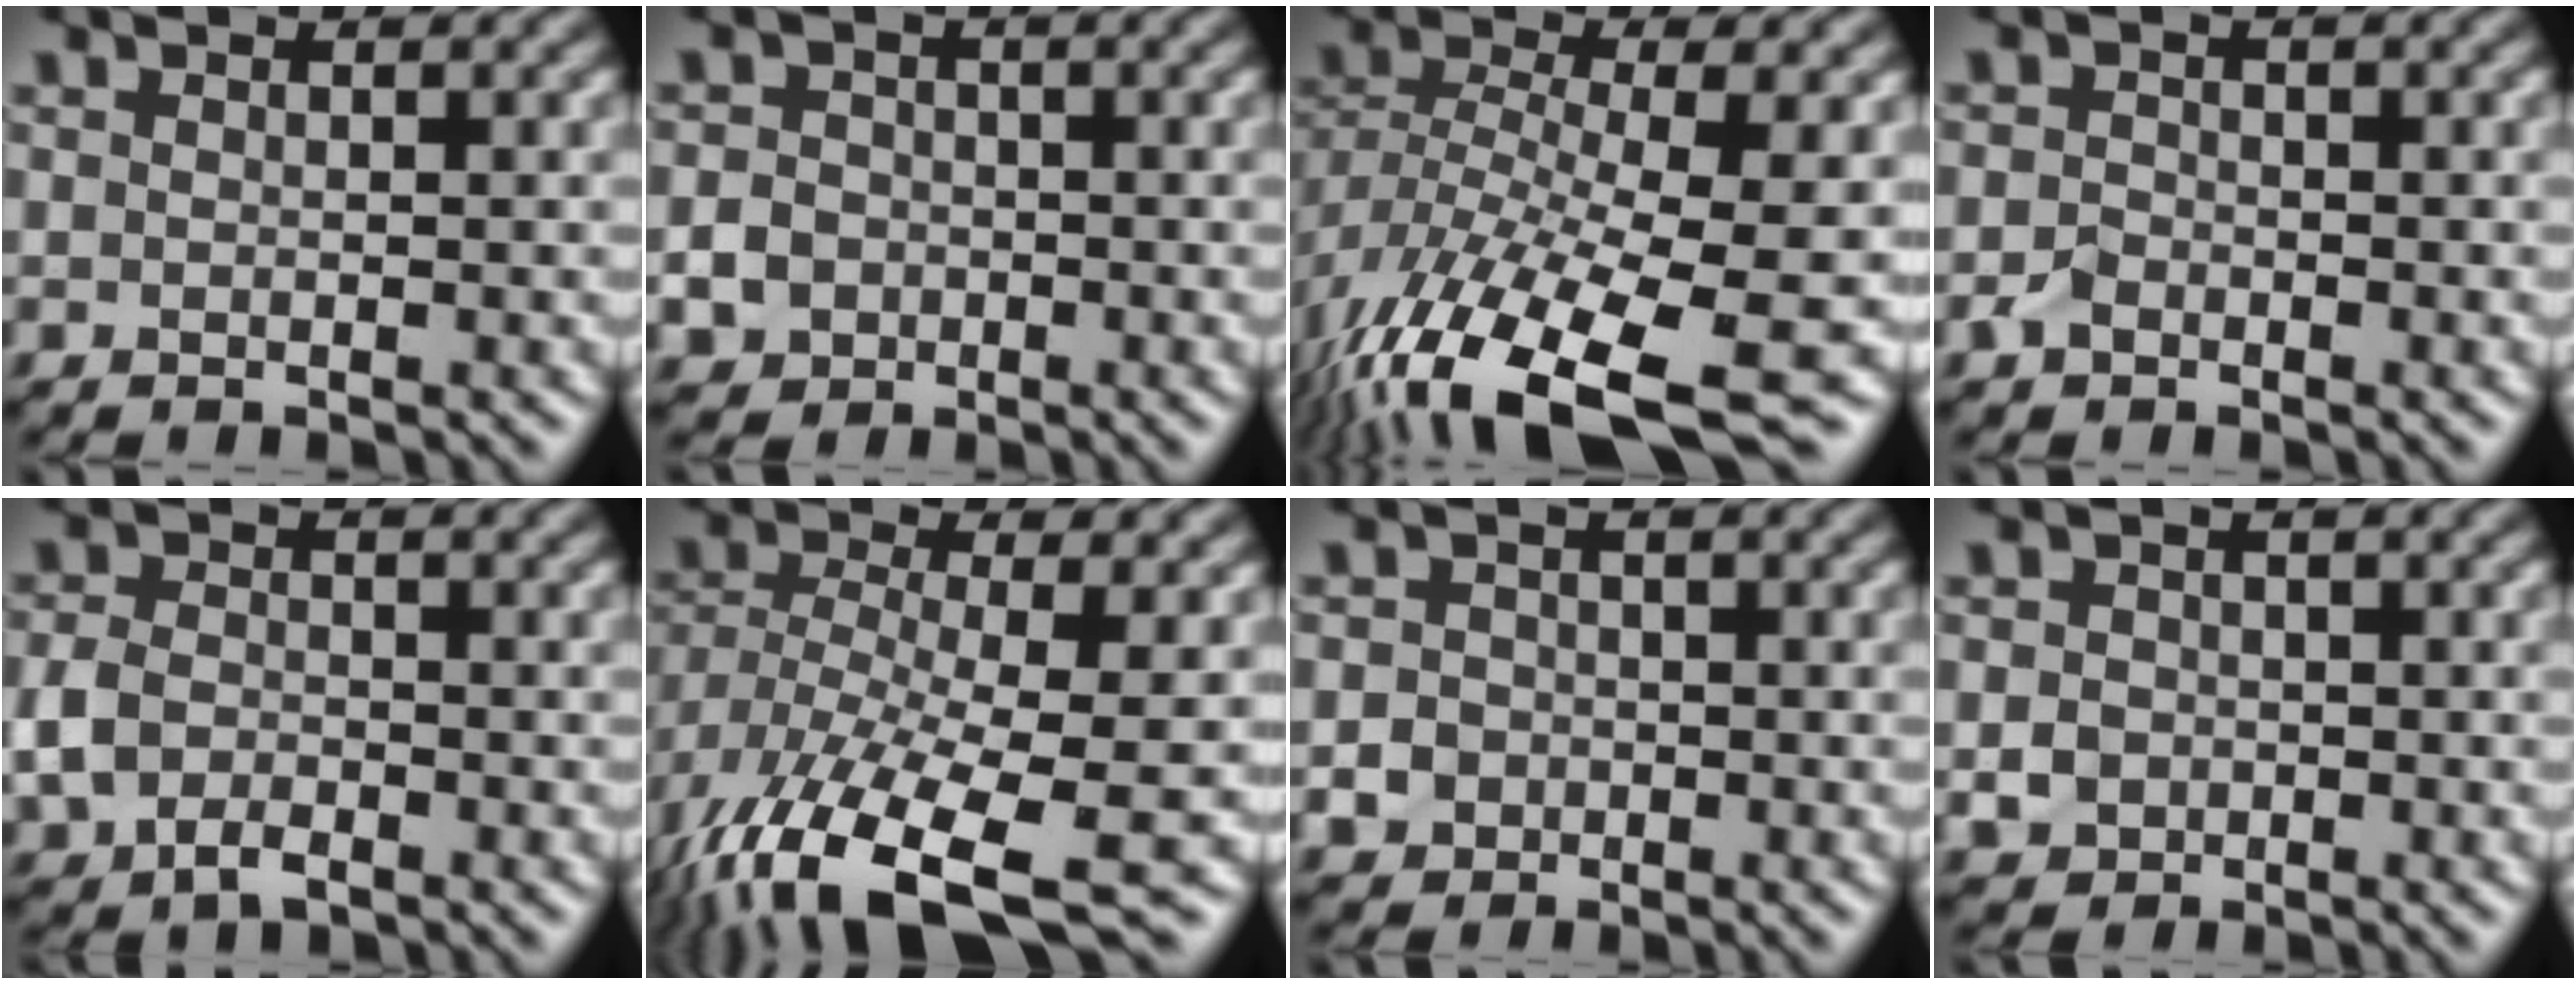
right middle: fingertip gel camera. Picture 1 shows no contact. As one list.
[{"total": 4.7, "force": [-2.1, 3.9, 1.4], "torque": [-0.013, -0.007, -0.051]}, {"total": 13.8, "force": [-7.3, 4.7, 10.7], "torque": [-0.232, -0.030, -0.113]}, {"total": 1.2, "force": [-0.7, 0.9, 0.5], "torque": [-0.005, 0.002, -0.016]}, {"total": 3.7, "force": [-1.3, 2.6, 2.2], "torque": [-0.051, -0.004, -0.030]}, {"total": 12.9, "force": [-6.7, 4.3, 10.1], "torque": [-0.216, -0.035, -0.107]}, {"total": 2.6, "force": [-1.0, 2.3, 0.6], "torque": [0.004, 0.001, -0.020]}, {"total": 1.9, "force": [-0.4, 1.7, 0.7], "torque": [-0.006, -0.003, -0.010]}]